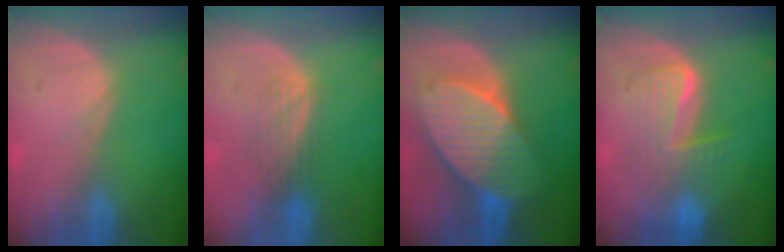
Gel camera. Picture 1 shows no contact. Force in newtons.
{"total": 3.4, "press": 3.1, "slide": 1.5}
{"total": 9.8, "press": 9.8, "slide": 0.4}
{"total": 7.2, "press": 7.2, "slide": 0.2}